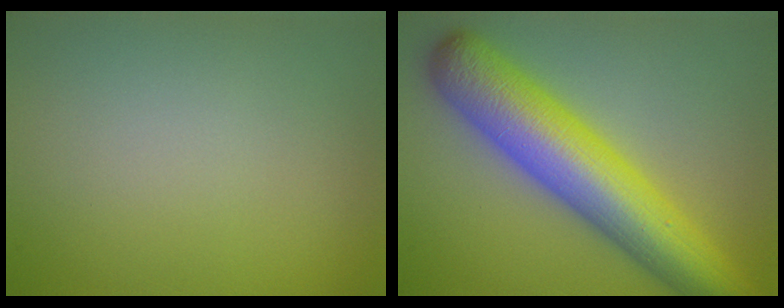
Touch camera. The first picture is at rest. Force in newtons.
{"total": 10.1, "press": 10.1, "slide": 0.2}